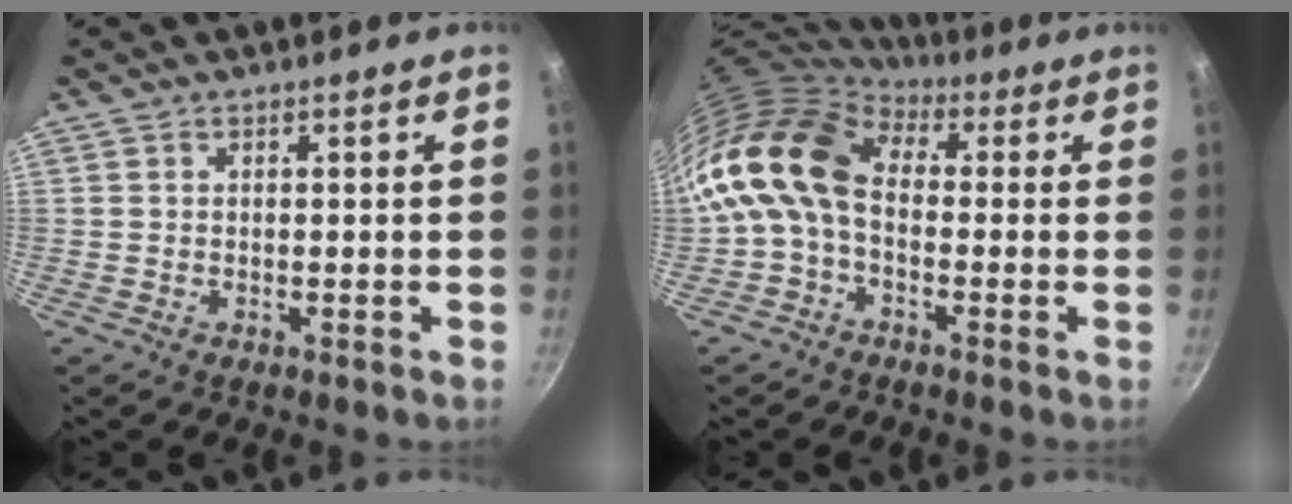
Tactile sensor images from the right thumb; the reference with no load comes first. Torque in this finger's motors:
{"motor_torque": [1.29, 3.72, 1.45, -1.32, 0.74]}